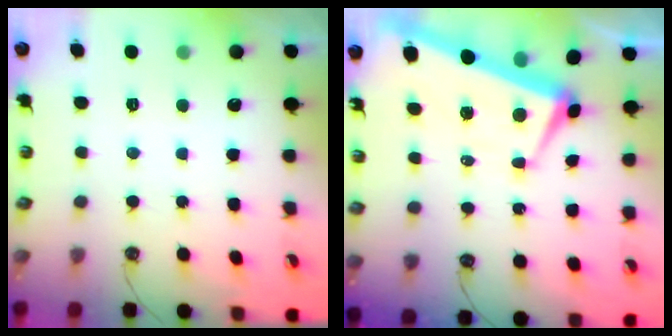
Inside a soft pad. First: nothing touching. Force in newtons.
{"total": 2.0, "press": 1.6, "slide": 1.2}